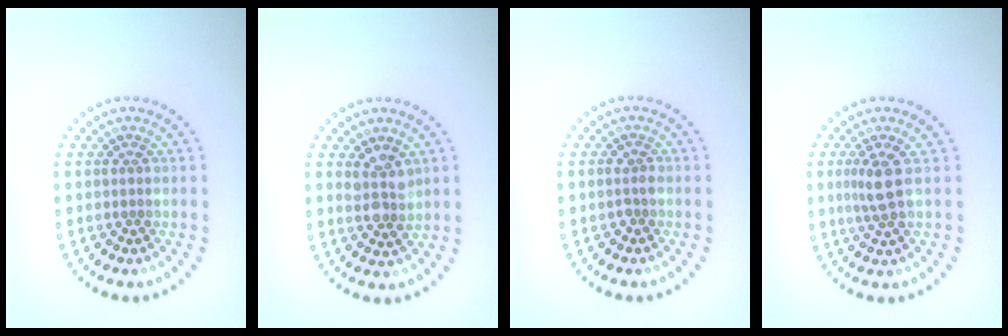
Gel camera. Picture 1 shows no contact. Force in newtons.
{"total": 2.3, "press": 2.0, "slide": 1.1}
{"total": 0.6, "press": 0.6, "slide": 0.1}
{"total": 2.3, "press": 1.8, "slide": 1.5}